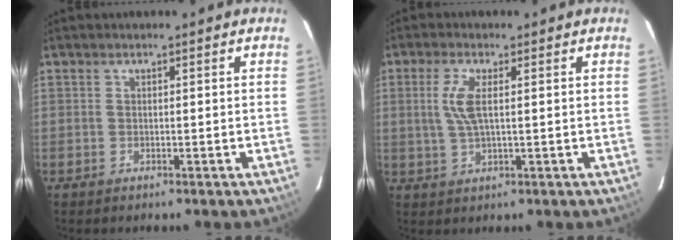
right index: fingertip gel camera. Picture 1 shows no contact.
{"total": 5.0, "force": [1.0, 1.3, 4.8], "torque": [-0.101, 0.003, 0.020]}